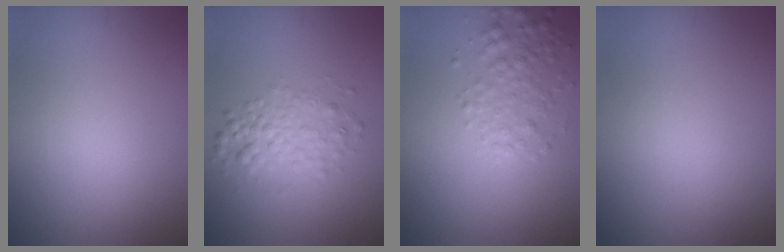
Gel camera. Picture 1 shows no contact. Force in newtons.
{"total": 2.6, "press": 2.6, "slide": 0.1}
{"total": 2.6, "press": 2.6, "slide": 0.0}
{"total": 0.0}